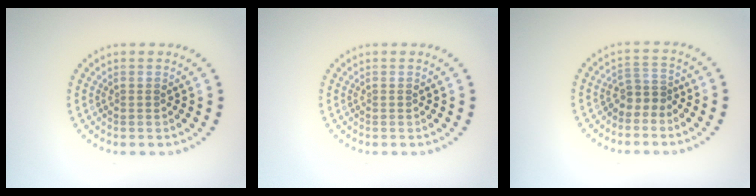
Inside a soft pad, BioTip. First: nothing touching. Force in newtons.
{"total": 0.0}
{"total": 1.9, "press": 1.2, "slide": 1.4}